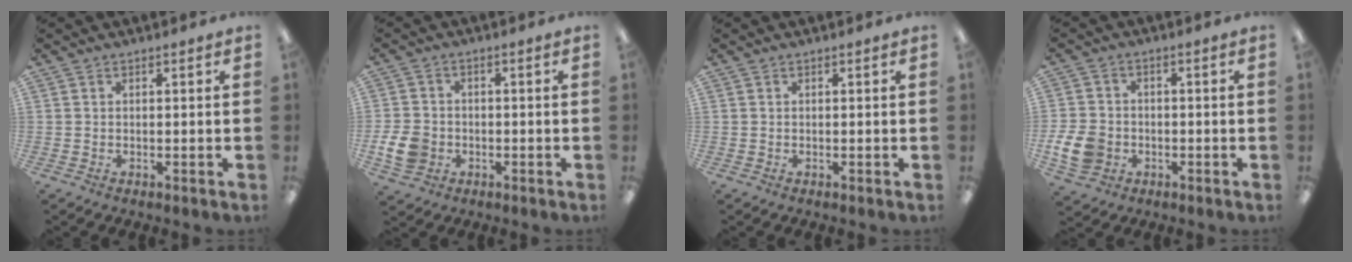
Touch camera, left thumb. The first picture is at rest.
{"total": 7.0, "force": [-1.9, 5.7, 3.5], "torque": [-0.083, 0.006, -0.037]}
{"total": 0.0}
{"total": 8.1, "force": [-2.3, 6.6, 4.2], "torque": [-0.101, 0.011, -0.045]}